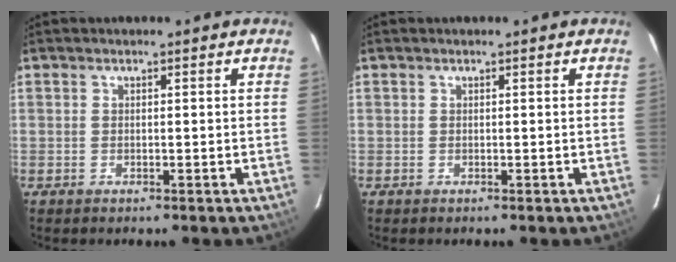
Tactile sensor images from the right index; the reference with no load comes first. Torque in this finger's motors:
{"motor_torque": [-0.01, 0.00, 0.00, 0.01]}